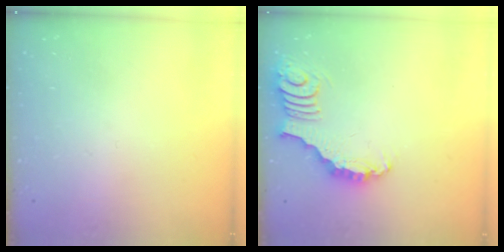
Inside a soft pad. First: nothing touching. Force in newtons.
{"total": 3.4, "press": 3.4, "slide": 0.4}